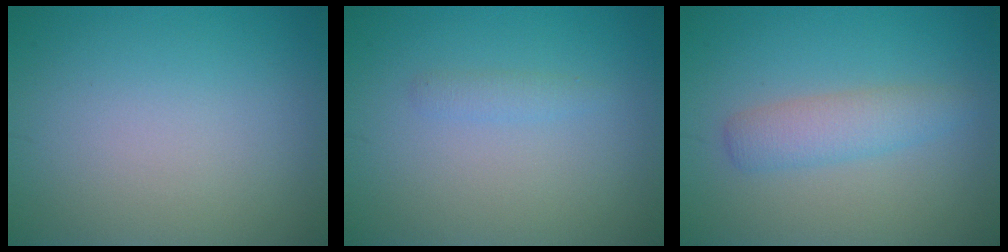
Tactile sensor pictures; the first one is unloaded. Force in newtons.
{"total": 0.9, "press": 0.9, "slide": 0.0}
{"total": 2.8, "press": 2.8, "slide": 0.1}